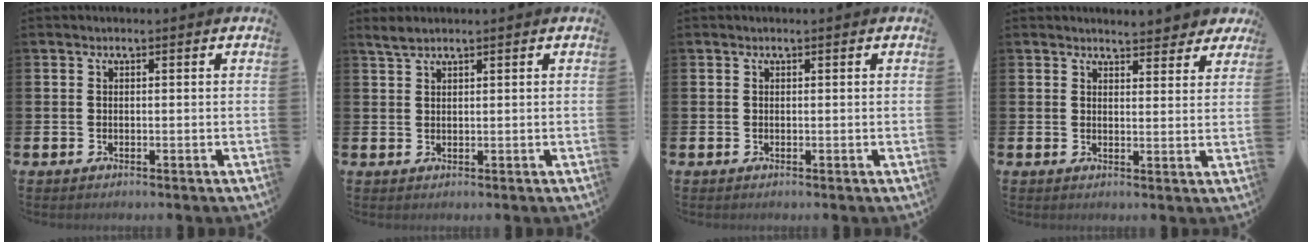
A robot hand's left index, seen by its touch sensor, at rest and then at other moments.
{"total": 1.9, "force": [1.7, 0.4, 0.7], "torque": [-0.025, 0.008, 0.032]}
{"total": 0.0}
{"total": 4.2, "force": [4.1, 0.8, 0.4], "torque": [0.004, -0.025, 0.070]}